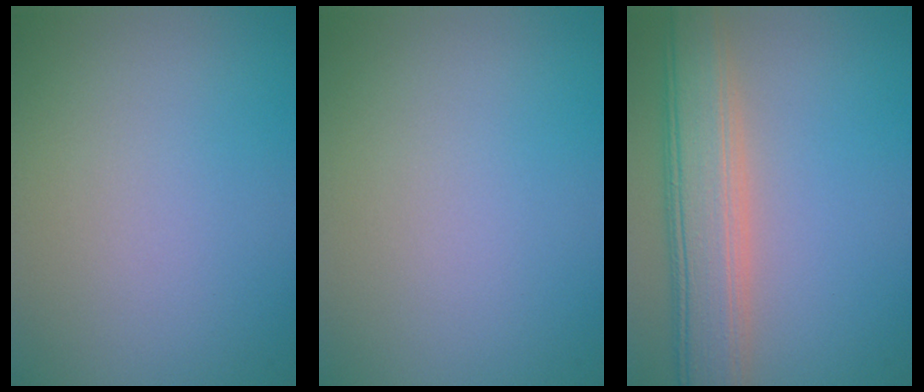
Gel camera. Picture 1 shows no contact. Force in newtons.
{"total": 0.0}
{"total": 6.9, "press": 6.9, "slide": 0.8}